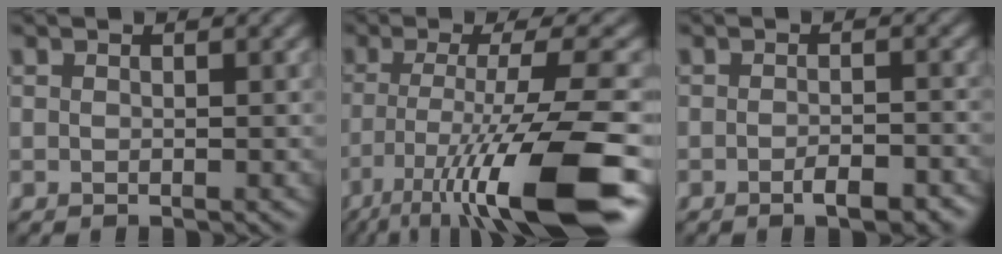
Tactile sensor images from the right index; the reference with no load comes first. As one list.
[{"total": 12.7, "force": [-6.4, 2.4, 10.7], "torque": [-0.165, -0.007, -0.108]}, {"total": 3.1, "force": [-1.7, 0.9, 2.4], "torque": [-0.041, -0.003, -0.024]}]